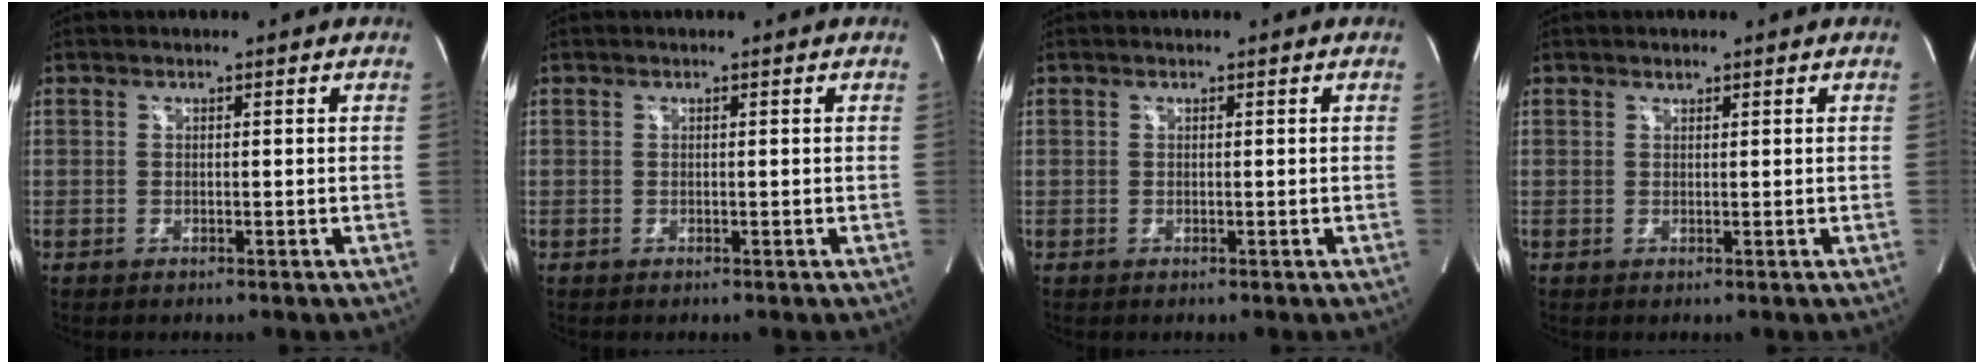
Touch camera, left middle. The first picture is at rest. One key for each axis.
{"total": 0.0}
{"total": 0.0}
{"total": 0.6, "fx": 0.5, "fy": 0.2, "fz": 0.2, "tx": -0.008, "ty": -0.001, "tz": 0.009}